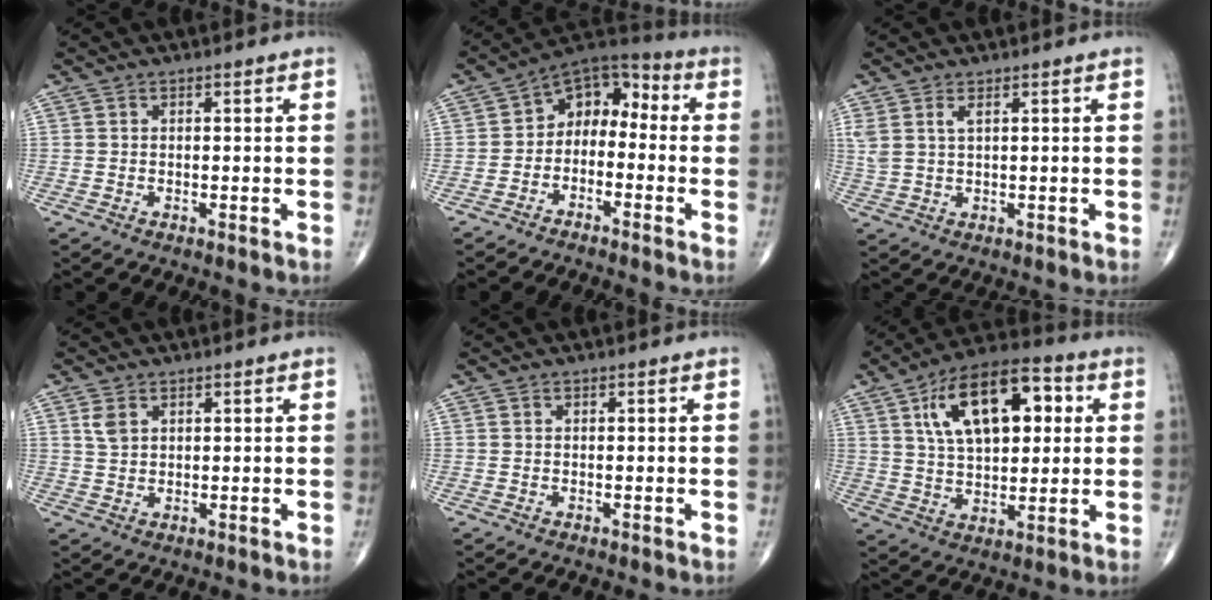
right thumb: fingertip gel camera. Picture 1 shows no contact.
{"total": 9.0, "force": [-1.7, 6.5, 6.0], "torque": [-0.055, 0.056, -0.052]}
{"total": 3.4, "force": [1.6, 1.3, 2.6], "torque": [-0.067, 0.003, 0.041]}
{"total": 2.6, "force": [1.3, 1.7, 1.6], "torque": [-0.029, -0.001, 0.031]}
{"total": 0.0}
{"total": 18.4, "force": [5.5, 9.5, 14.7], "torque": [-0.209, 0.007, 0.087]}